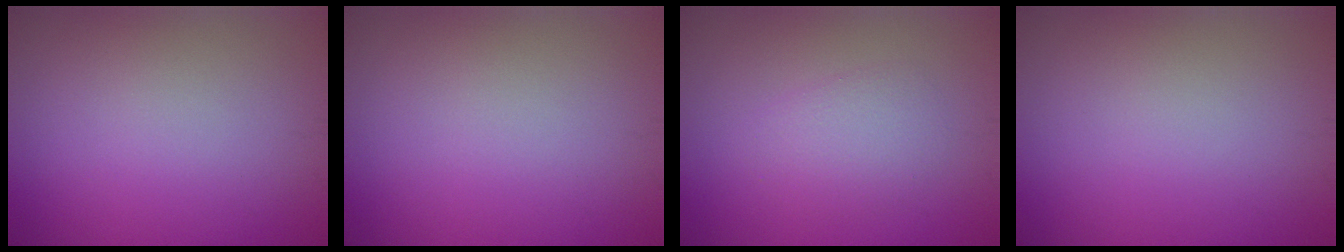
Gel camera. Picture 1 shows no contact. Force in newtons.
{"total": 0.0}
{"total": 2.2, "press": 2.2, "slide": 0.1}
{"total": 0.0}